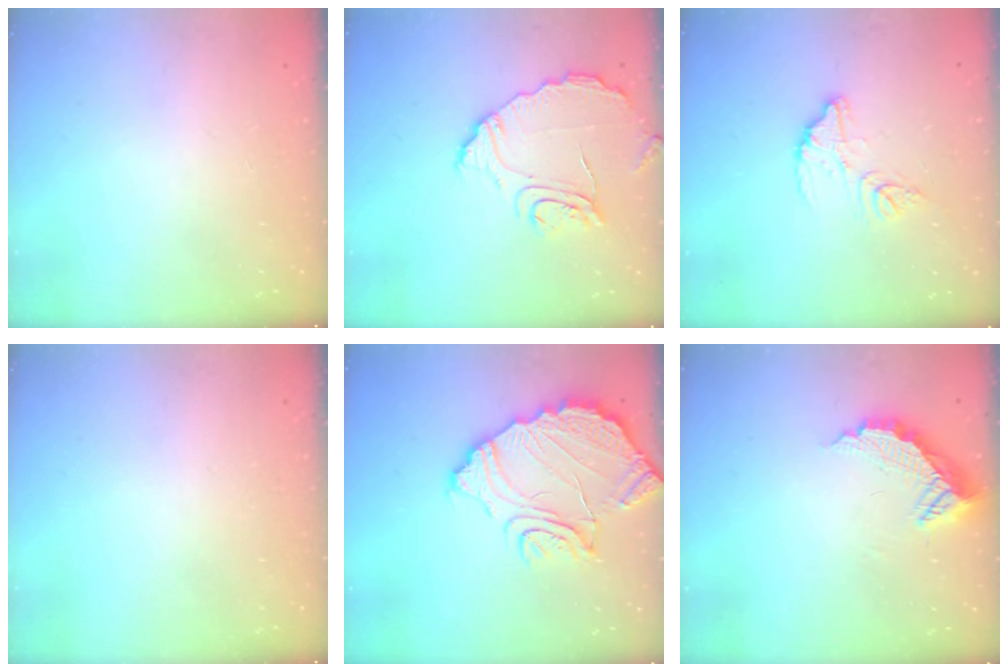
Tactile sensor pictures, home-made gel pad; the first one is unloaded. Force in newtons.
{"total": 9.6, "press": 9.6, "slide": 0.2}
{"total": 11.5, "press": 11.4, "slide": 0.9}
{"total": 0.0}
{"total": 15.5, "press": 15.4, "slide": 1.4}
{"total": 9.0, "press": 9.0, "slide": 0.7}